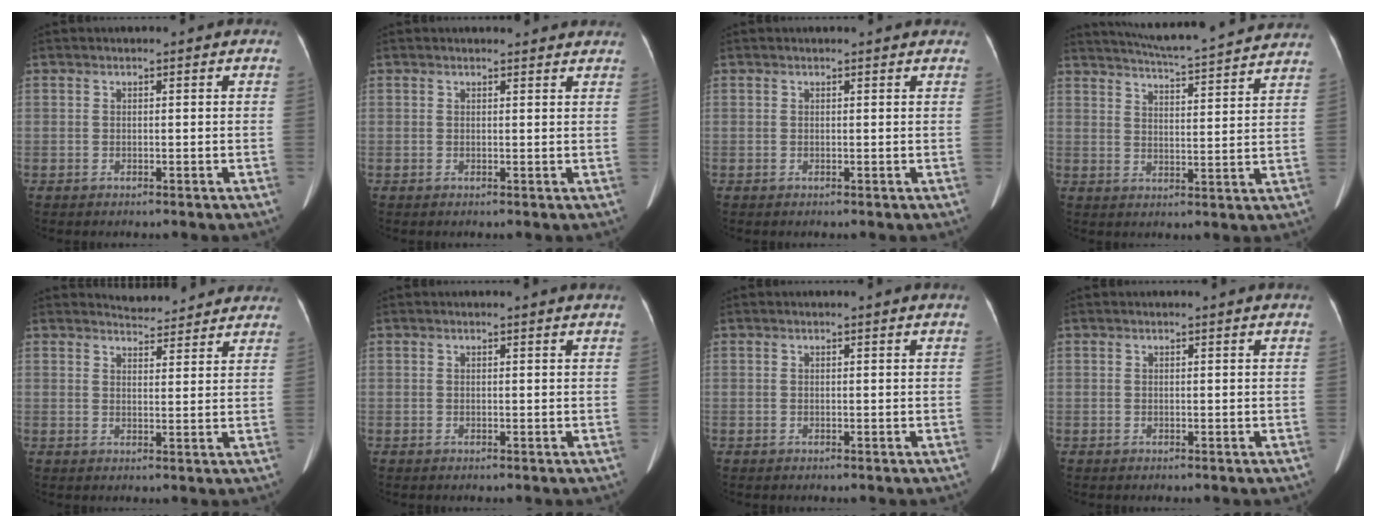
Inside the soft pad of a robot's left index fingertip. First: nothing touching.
{"total": 4.6, "force": [4.4, 0.8, 0.8], "torque": [-0.008, 0.005, 0.039]}
{"total": 1.9, "force": [1.9, 0.3, 0.3], "torque": [-0.014, 0.006, 0.013]}
{"total": 19.6, "force": [18.4, 0.6, 6.9], "torque": [-0.114, -0.011, 0.234]}
{"total": 7.5, "force": [7.3, 1.5, 0.7], "torque": [-0.002, 0.004, 0.077]}
{"total": 1.5, "force": [1.4, -0.4, 0.4], "torque": [-0.018, -0.007, 0.013]}
{"total": 0.6, "force": [0.5, -0.2, 0.2], "torque": [-0.012, -0.007, 0.010]}
{"total": 1.1, "force": [1.0, -0.3, 0.3], "torque": [-0.016, -0.005, 0.015]}